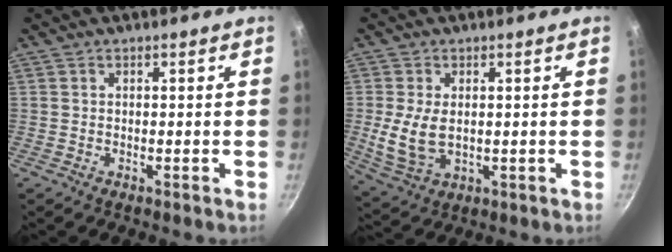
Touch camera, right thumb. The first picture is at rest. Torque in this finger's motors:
{"motor_torque": [0.24, 0.73, 1.66, -1.10, 0.20]}